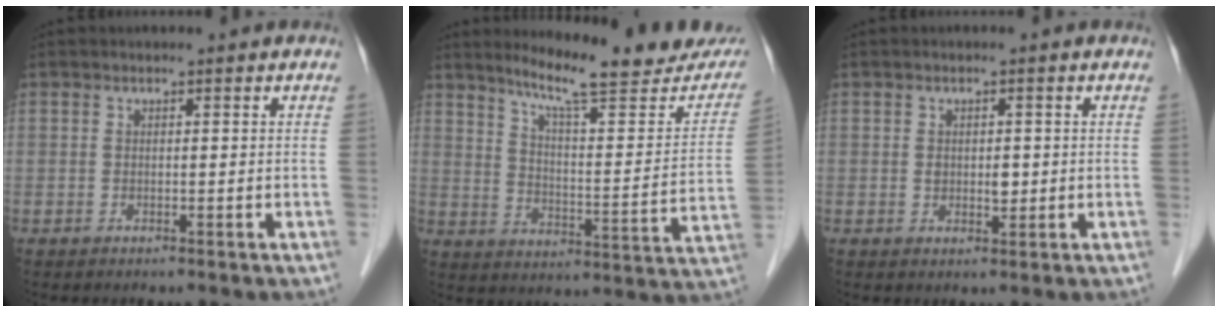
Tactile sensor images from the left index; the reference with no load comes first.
{"total": 19.5, "force": [17.0, 2.0, 9.4], "torque": [-0.131, -0.049, 0.225]}
{"total": 2.2, "force": [0.0, 1.4, 1.7], "torque": [-0.027, -0.002, 0.003]}